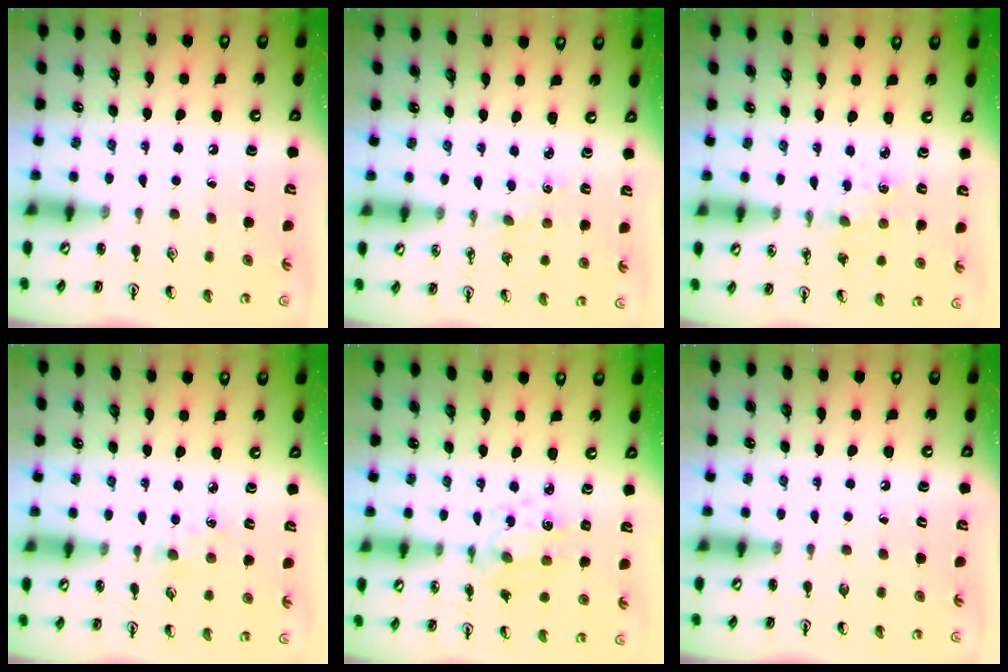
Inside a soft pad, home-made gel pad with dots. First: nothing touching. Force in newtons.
{"total": 0.0}
{"total": 2.7, "press": 2.6, "slide": 0.4}
{"total": 2.2, "press": 2.2, "slide": 0.4}
{"total": 5.2, "press": 5.0, "slide": 1.5}
{"total": 0.0}